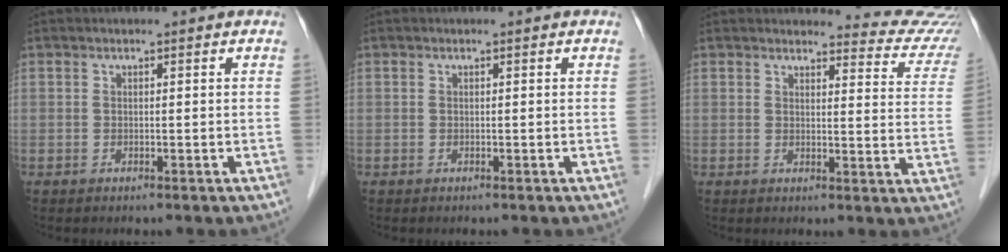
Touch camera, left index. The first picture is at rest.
{"total": 0.0}
{"total": 12.3, "force": [12.2, 1.6, 0.6], "torque": [0.028, -0.076, 0.099]}